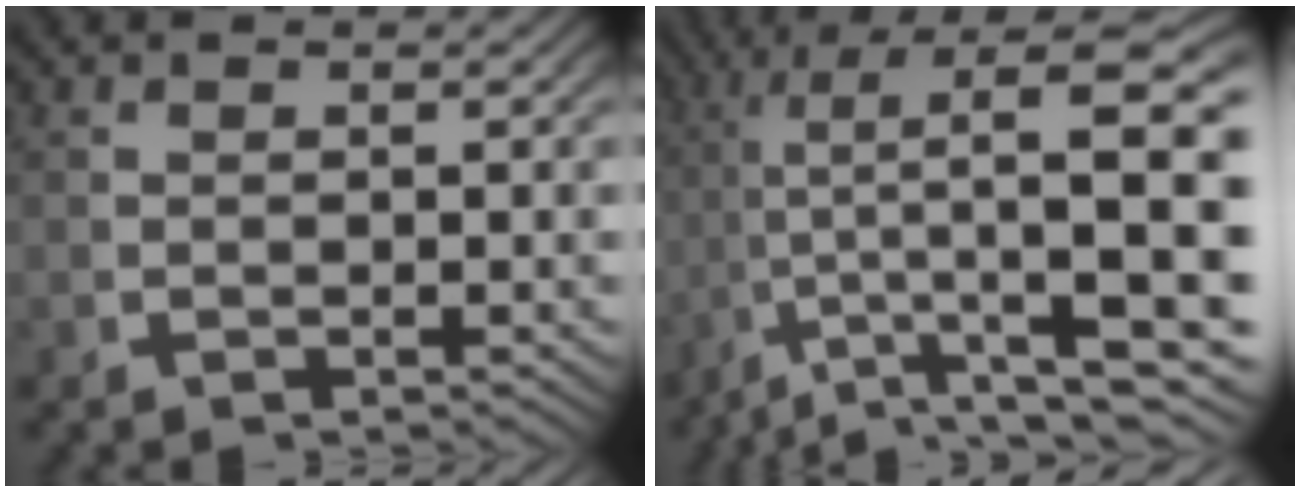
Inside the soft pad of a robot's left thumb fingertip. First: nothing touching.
{"total": 15.1, "force": [0.7, 7.2, 13.3], "torque": [-0.209, -0.026, 0.027]}